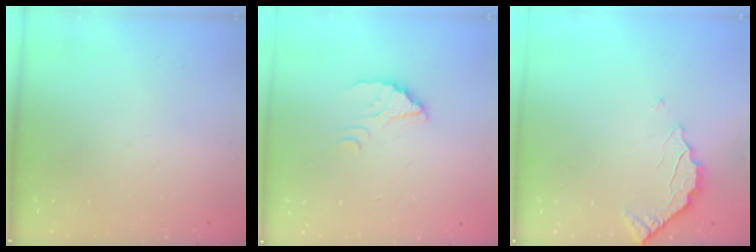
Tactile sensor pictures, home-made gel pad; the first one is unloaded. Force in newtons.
{"total": 2.6, "press": 2.6, "slide": 0.1}
{"total": 2.4, "press": 2.4, "slide": 0.2}